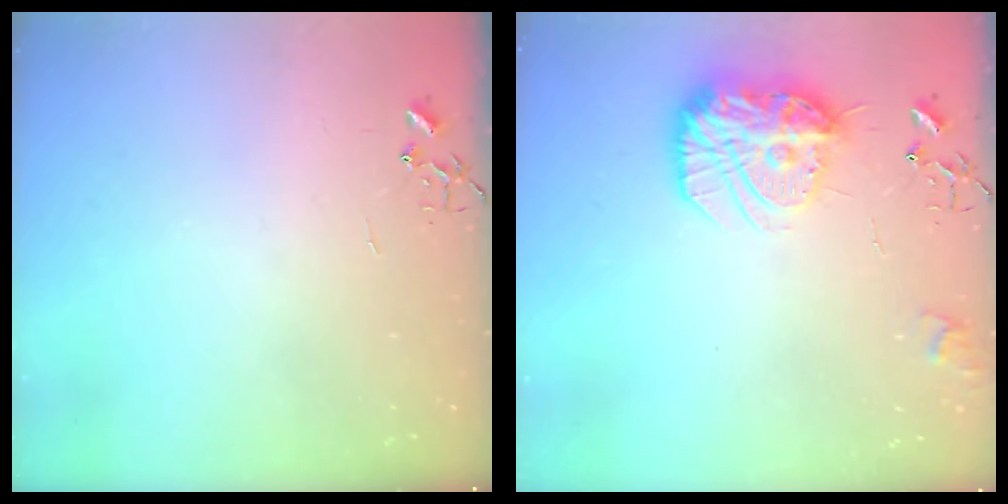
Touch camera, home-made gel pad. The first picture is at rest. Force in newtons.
{"total": 16.5, "press": 16.5, "slide": 1.4}